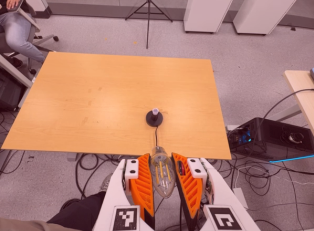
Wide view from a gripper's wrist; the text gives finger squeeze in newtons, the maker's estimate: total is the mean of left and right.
{"total": 18.0, "left": 18.6, "right": 17.3}